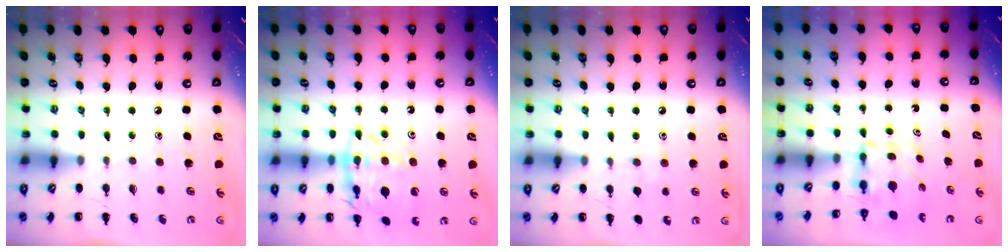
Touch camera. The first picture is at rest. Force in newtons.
{"total": 17.7, "press": 17.6, "slide": 2.0}
{"total": 6.1, "press": 5.8, "slide": 1.9}
{"total": 4.0, "press": 4.0, "slide": 0.3}